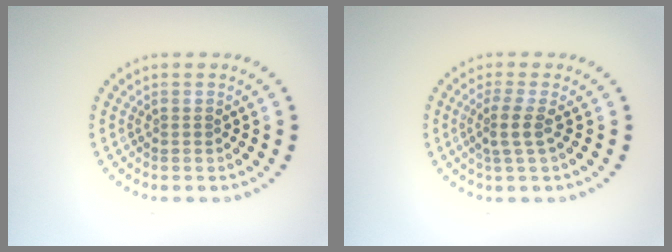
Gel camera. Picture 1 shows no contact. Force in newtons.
{"total": 2.0, "press": 1.5, "slide": 1.3}